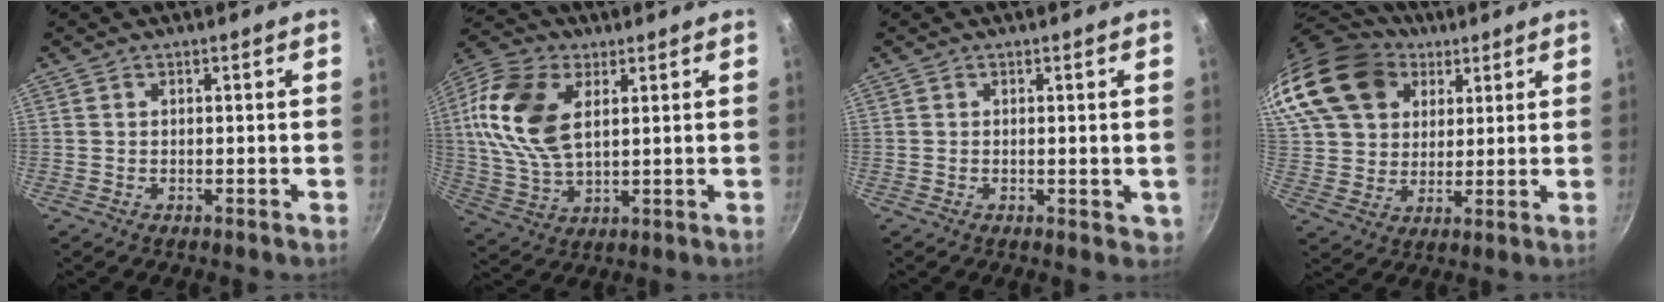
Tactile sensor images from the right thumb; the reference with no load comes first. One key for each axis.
{"total": 16.2, "fx": 4.1, "fy": 9.5, "fz": 12.5, "tx": -0.238, "ty": -0.003, "tz": 0.077}
{"total": 2.0, "fx": 0.0, "fy": 1.0, "fz": 1.7, "tx": -0.018, "ty": -0.005, "tz": 0.000}
{"total": 24.8, "fx": 11.5, "fy": 18.3, "fz": 12.2, "tx": -0.266, "ty": 0.019, "tz": 0.214}